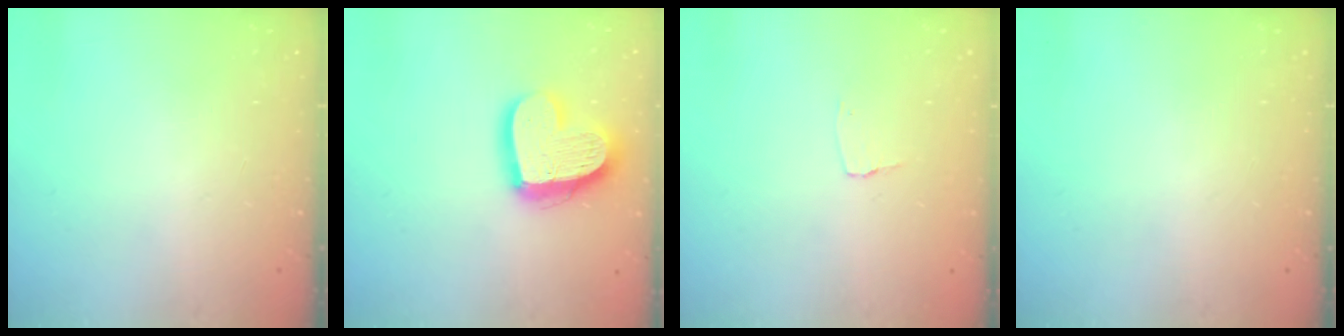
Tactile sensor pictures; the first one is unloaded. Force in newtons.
{"total": 17.2, "press": 17.2, "slide": 1.4}
{"total": 2.6, "press": 2.6, "slide": 0.2}
{"total": 0.0}